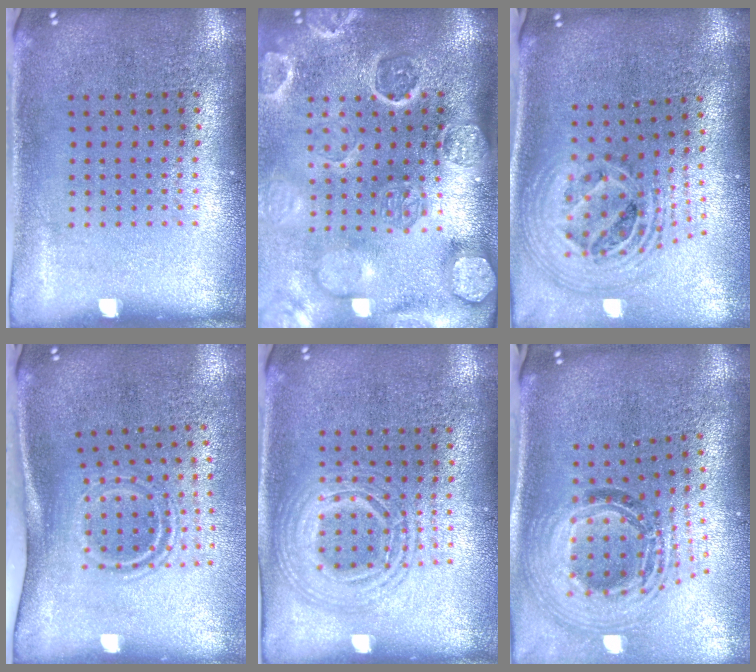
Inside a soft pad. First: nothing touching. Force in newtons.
{"total": 4.2, "press": 3.5, "slide": 2.3}
{"total": 2.5, "press": 1.8, "slide": 1.7}
{"total": 1.9, "press": 1.1, "slide": 1.5}
{"total": 2.8, "press": 2.7, "slide": 0.2}
{"total": 2.1, "press": 1.6, "slide": 1.2}